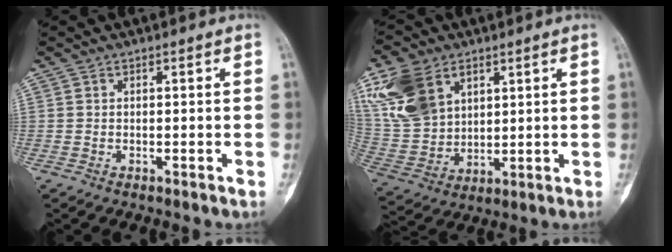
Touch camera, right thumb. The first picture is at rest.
{"total": 15.4, "force": [6.9, 10.4, 8.9], "torque": [-0.173, -0.011, 0.152]}